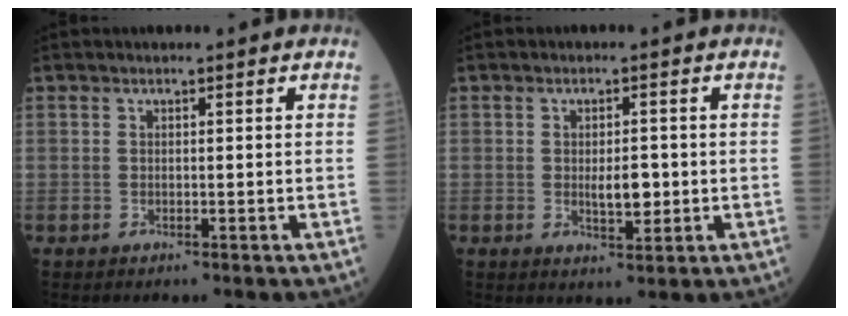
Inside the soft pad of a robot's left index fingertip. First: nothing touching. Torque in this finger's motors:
{"motor_torque": [0.84, -0.26, 0.10, 0.07]}